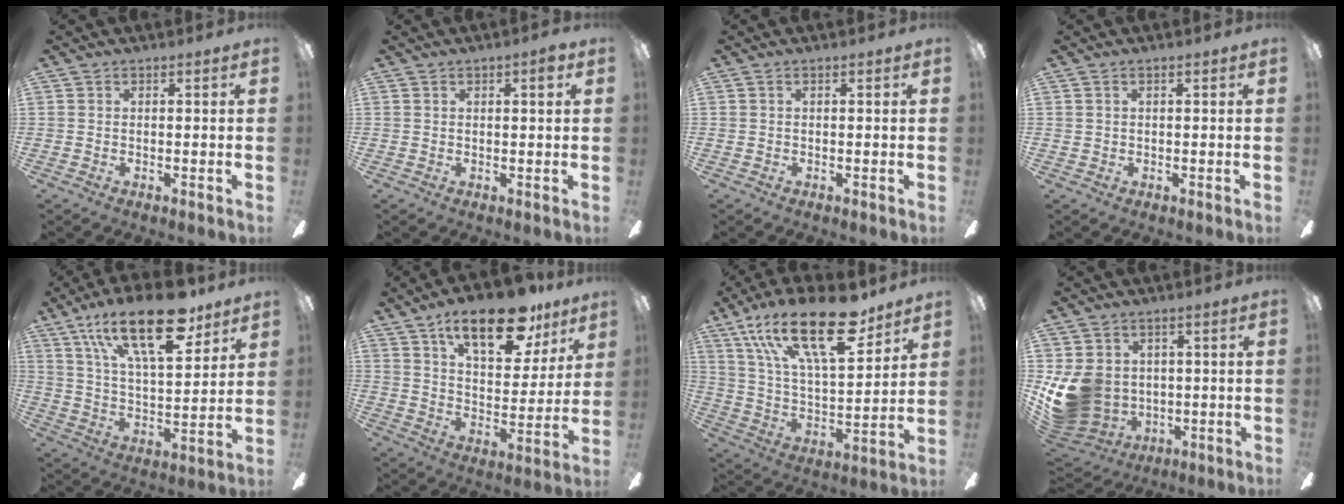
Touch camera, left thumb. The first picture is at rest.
{"total": 2.0, "force": [1.2, 0.5, 1.5], "torque": [-0.016, -0.004, 0.017]}
{"total": 0.0}
{"total": 0.7, "force": [0.3, 0.6, 0.3], "torque": [-0.007, 0.004, 0.004]}
{"total": 22.5, "force": [14.1, 9.0, 15.1], "torque": [-0.244, -0.066, 0.235]}
{"total": 19.9, "force": [13.2, 8.7, 12.1], "torque": [-0.176, -0.071, 0.220]}
{"total": 25.2, "force": [15.6, 9.7, 17.2], "torque": [-0.306, -0.084, 0.263]}
{"total": 13.2, "force": [0.1, 11.4, 6.6], "torque": [-0.161, -0.013, 0.007]}